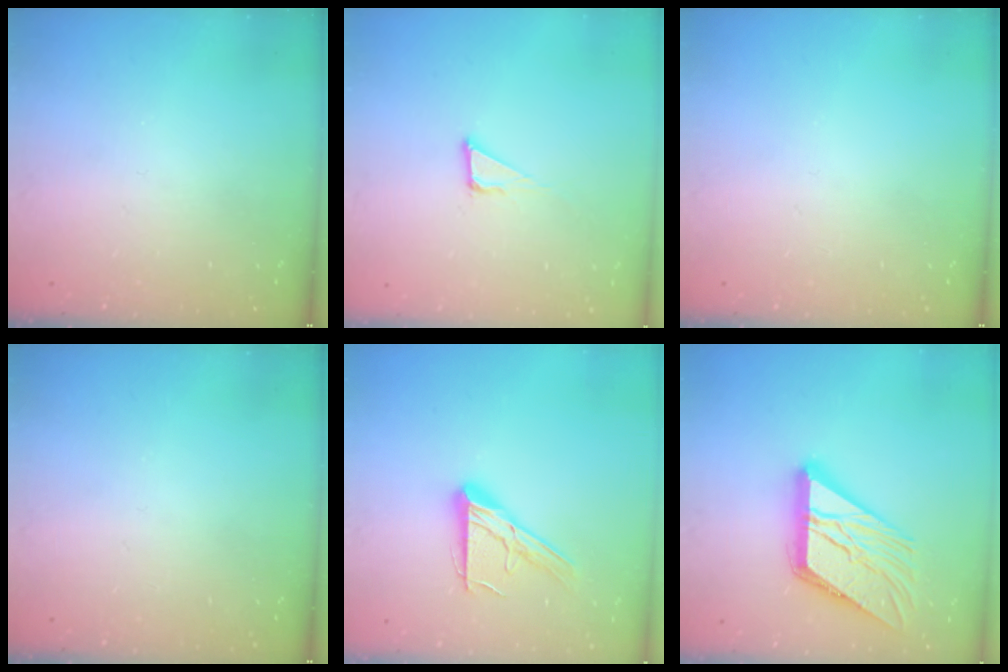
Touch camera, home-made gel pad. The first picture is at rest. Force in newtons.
{"total": 3.8, "press": 3.8, "slide": 0.0}
{"total": 0.0}
{"total": 0.0}
{"total": 13.9, "press": 13.8, "slide": 1.3}
{"total": 19.0, "press": 18.9, "slide": 2.0}